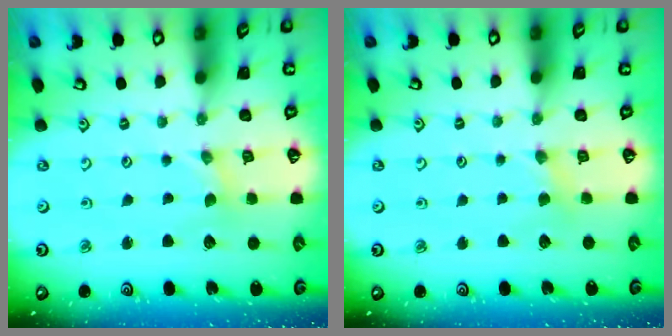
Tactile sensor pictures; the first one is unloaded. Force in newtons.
{"total": 1.9, "press": 1.9, "slide": 0.4}